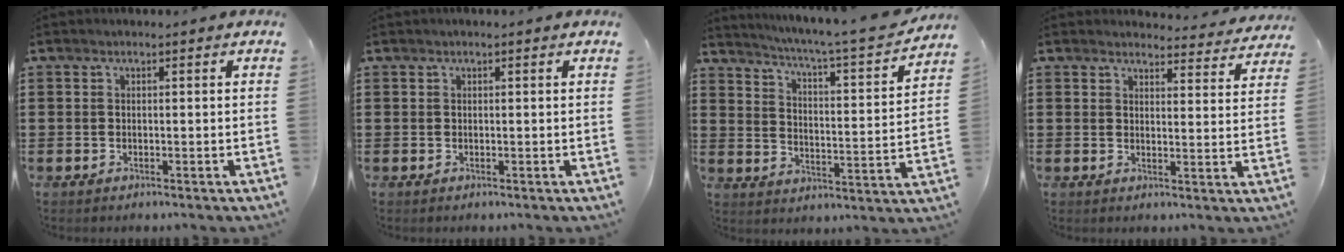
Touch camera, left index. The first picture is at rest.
{"total": 0.0}
{"total": 5.0, "force": [4.4, -0.5, 2.4], "torque": [-0.070, -0.041, 0.065]}
{"total": 3.5, "force": [3.4, 0.5, 0.4], "torque": [-0.013, -0.022, 0.059]}